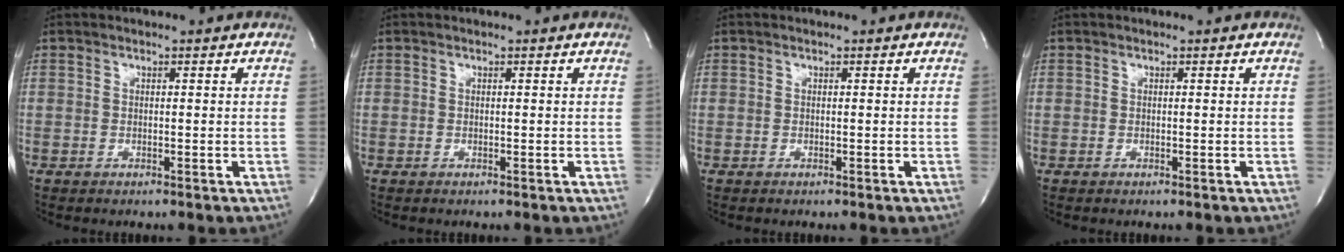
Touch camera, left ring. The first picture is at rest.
{"total": 0.0}
{"total": 0.0}
{"total": 0.0}